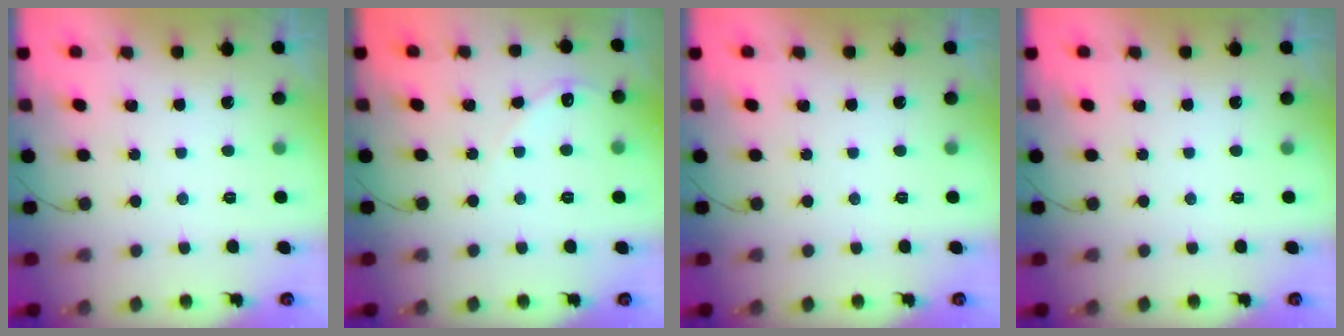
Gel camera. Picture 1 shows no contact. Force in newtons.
{"total": 5.2, "press": 5.2, "slide": 0.6}
{"total": 0.0}
{"total": 0.0}